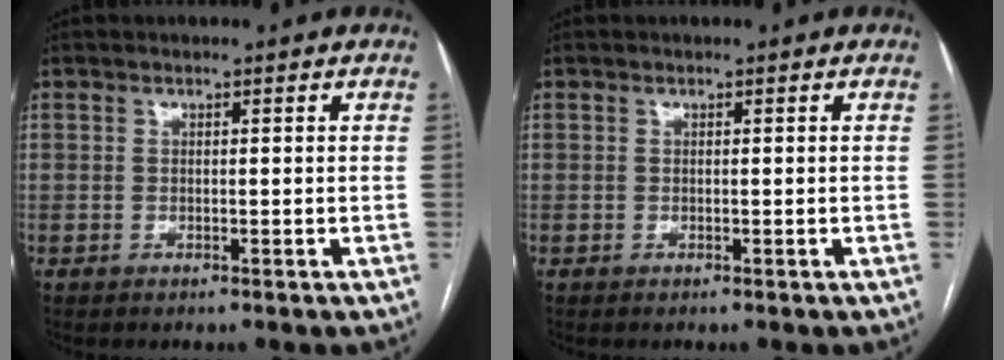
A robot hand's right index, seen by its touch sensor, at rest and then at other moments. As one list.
[{"total": 0.0}]